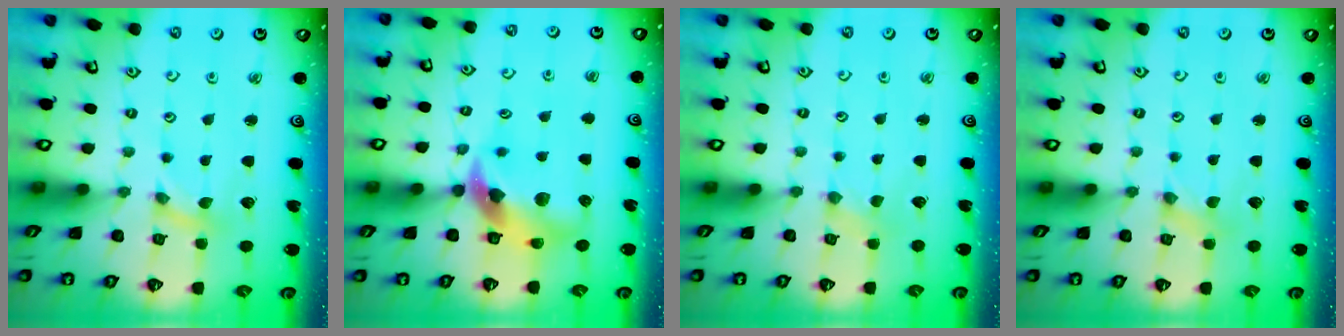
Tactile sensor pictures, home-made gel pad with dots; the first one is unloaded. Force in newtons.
{"total": 12.8, "press": 12.6, "slide": 2.0}
{"total": 0.0}
{"total": 0.0}